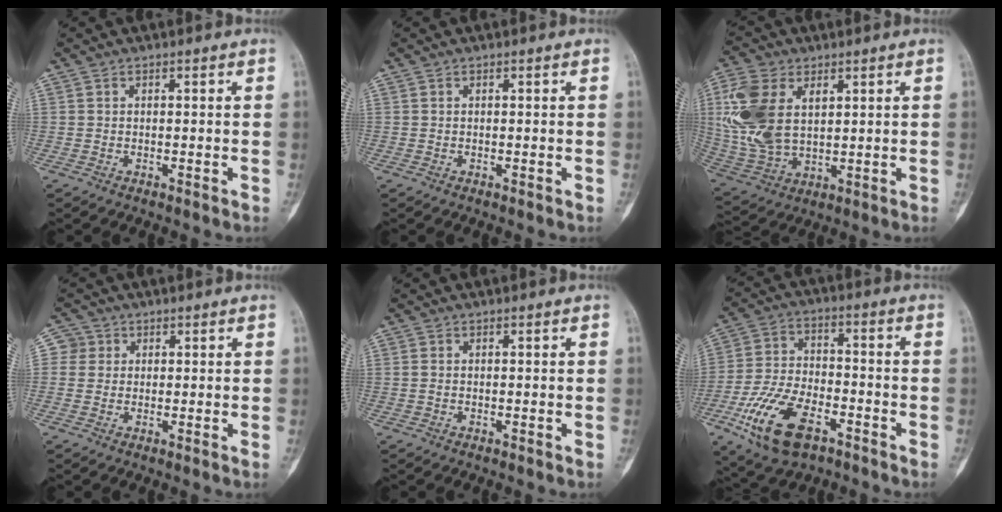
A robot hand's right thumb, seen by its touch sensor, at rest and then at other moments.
{"total": 0.0}
{"total": 15.1, "force": [3.9, 9.4, 11.2], "torque": [-0.241, -0.007, 0.085]}
{"total": 2.9, "force": [0.7, 2.8, 0.2], "torque": [0.016, 0.003, 0.004]}
{"total": 0.7, "force": [0.0, 0.5, 0.5], "torque": [-0.017, 0.001, 0.001]}
{"total": 15.5, "force": [-7.5, 8.1, 10.9], "torque": [-0.209, 0.021, -0.135]}